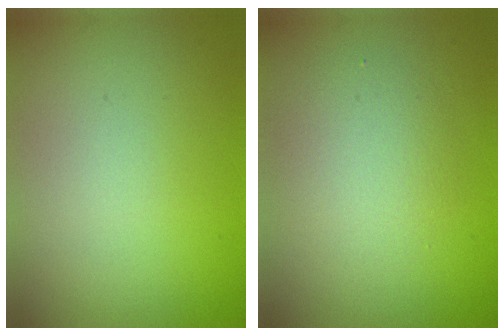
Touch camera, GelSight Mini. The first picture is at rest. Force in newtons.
{"total": 2.9, "press": 2.9, "slide": 0.2}